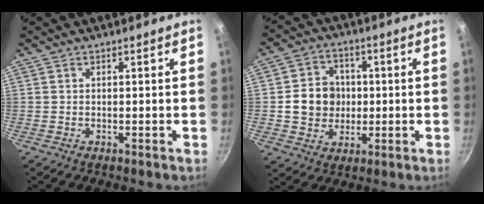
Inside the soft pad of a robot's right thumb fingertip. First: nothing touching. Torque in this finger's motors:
{"motor_torque": [0.47, 1.97, 0.57, -0.42, 0.17]}